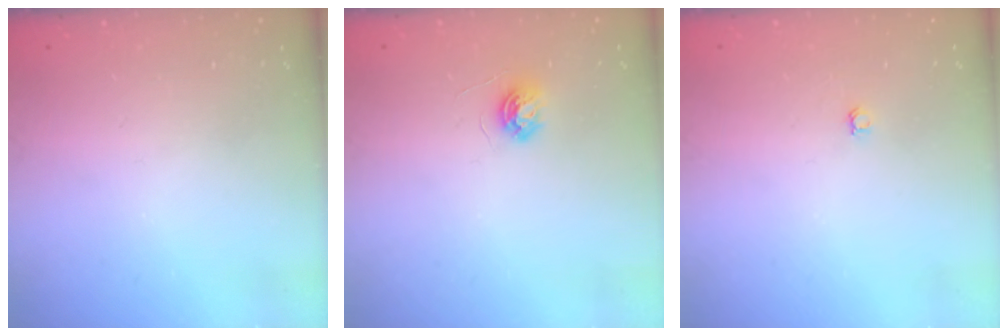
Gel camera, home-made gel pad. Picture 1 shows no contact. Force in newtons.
{"total": 5.2, "press": 5.2, "slide": 0.5}
{"total": 3.0, "press": 3.0, "slide": 0.4}